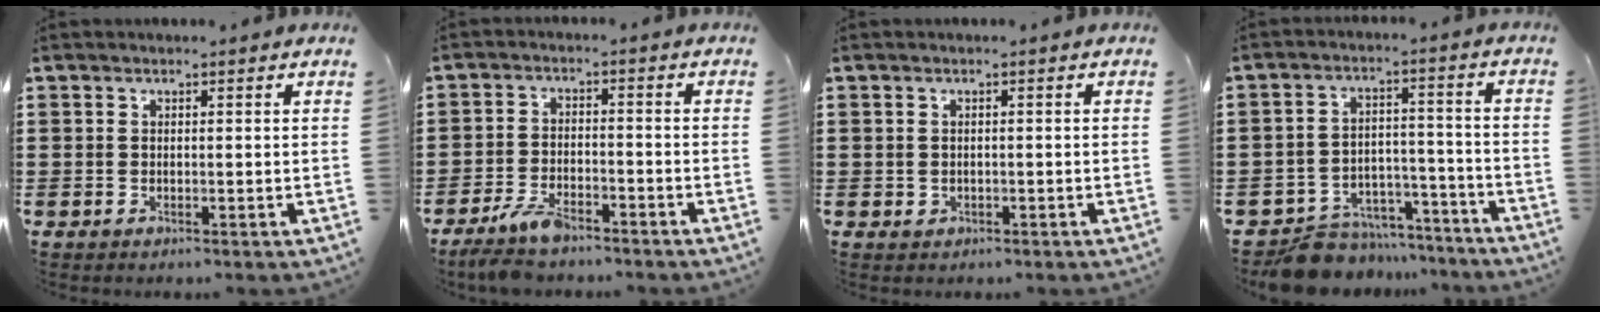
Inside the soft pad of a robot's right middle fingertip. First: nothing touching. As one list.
[{"total": 5.0, "force": [-4.3, 1.3, 2.4], "torque": [-0.060, -0.002, -0.087]}, {"total": 0.6, "force": [0.0, 0.6, 0.2], "torque": [-0.007, 0.003, -0.001]}, {"total": 8.3, "force": [-8.0, 2.2, 0.8], "torque": [-0.006, 0.034, -0.152]}]